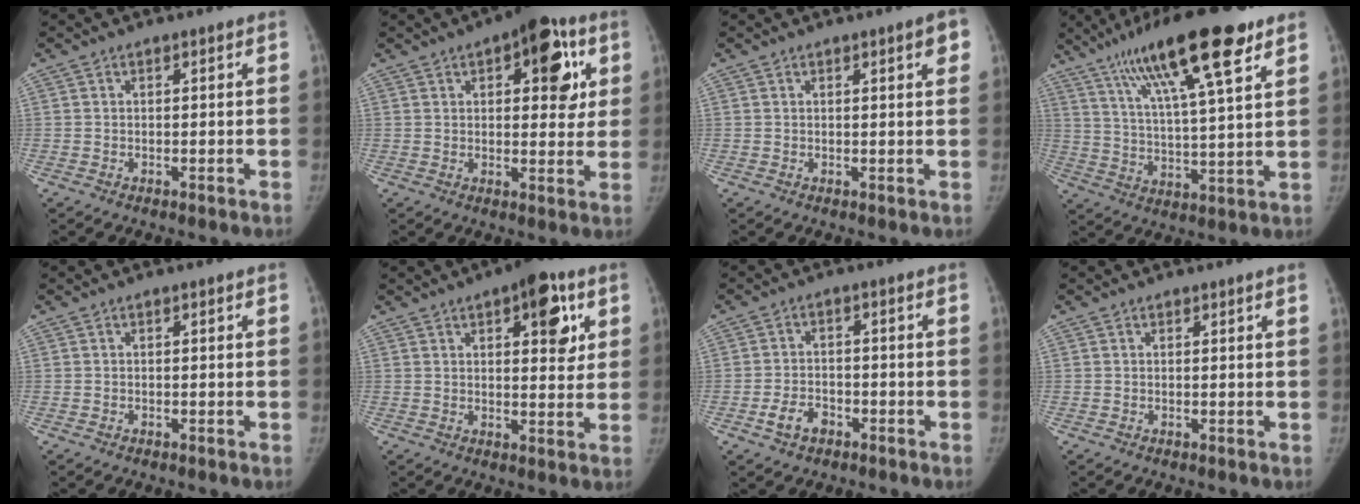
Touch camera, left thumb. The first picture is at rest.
{"total": 13.4, "force": [5.1, 6.4, 10.6], "torque": [-0.084, -0.002, 0.059]}
{"total": 3.0, "force": [1.3, 0.5, 2.6], "torque": [-0.027, -0.001, 0.015]}
{"total": 19.1, "force": [11.1, 3.5, 15.1], "torque": [-0.246, -0.023, 0.191]}
{"total": 0.0}
{"total": 10.5, "force": [4.5, 4.6, 8.3], "torque": [-0.074, -0.011, 0.056]}
{"total": 4.6, "force": [-2.7, 3.1, 2.2], "torque": [-0.035, 0.022, -0.045]}
{"total": 0.9, "force": [0.6, -0.3, 0.6], "torque": [-0.017, -0.002, 0.012]}